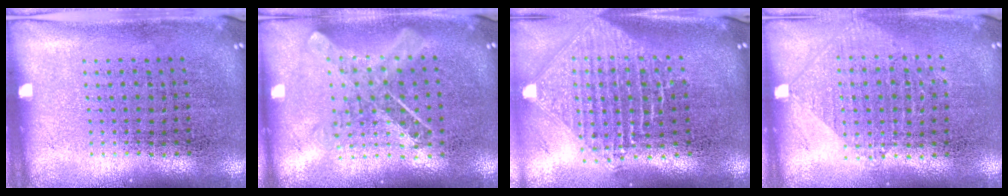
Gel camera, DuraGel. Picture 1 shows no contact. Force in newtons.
{"total": 0.9, "press": 0.9, "slide": 0.1}
{"total": 2.4, "press": 1.9, "slide": 1.5}
{"total": 0.9, "press": 0.9, "slide": 0.3}